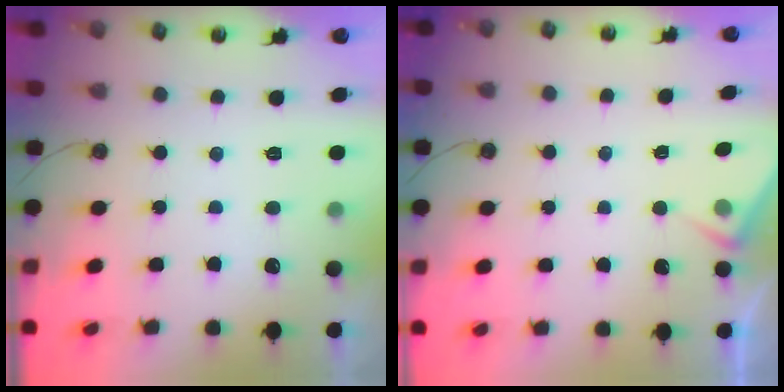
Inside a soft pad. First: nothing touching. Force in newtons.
{"total": 3.7, "press": 3.6, "slide": 0.5}